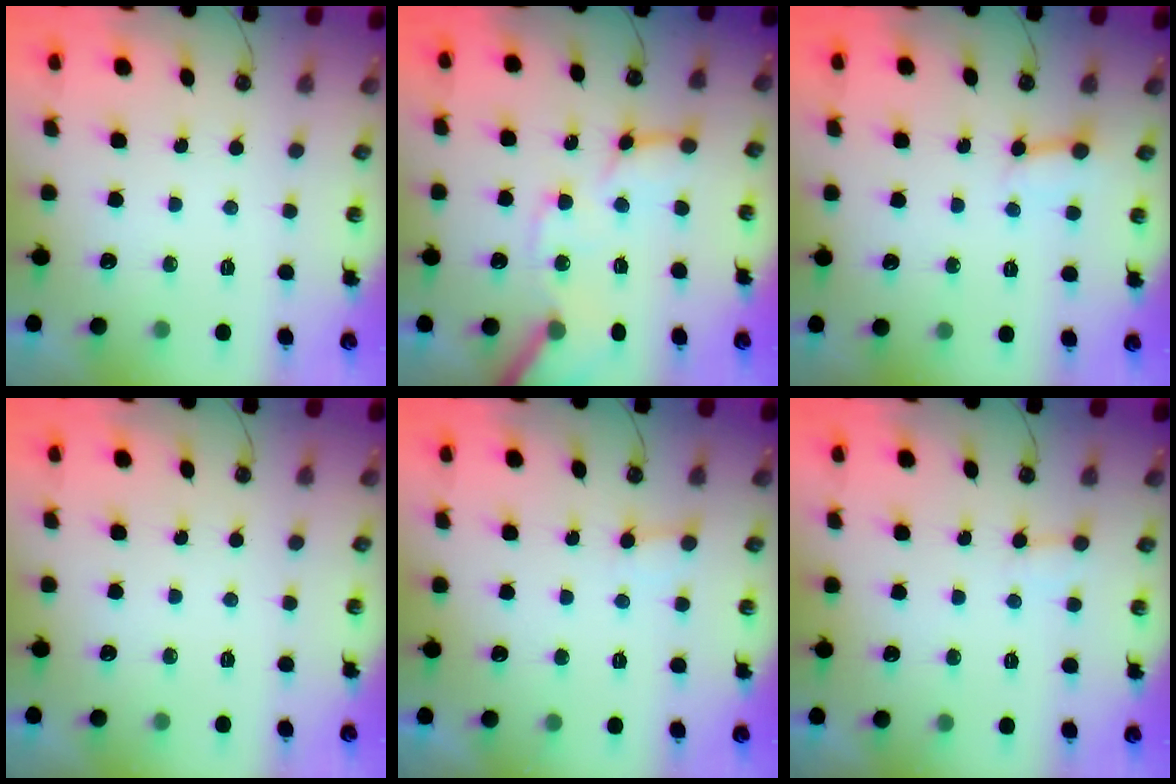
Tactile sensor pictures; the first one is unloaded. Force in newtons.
{"total": 13.1, "press": 13.0, "slide": 1.7}
{"total": 3.4, "press": 3.4, "slide": 0.3}
{"total": 0.0}
{"total": 4.9, "press": 4.9, "slide": 0.6}
{"total": 6.1, "press": 6.1, "slide": 0.4}